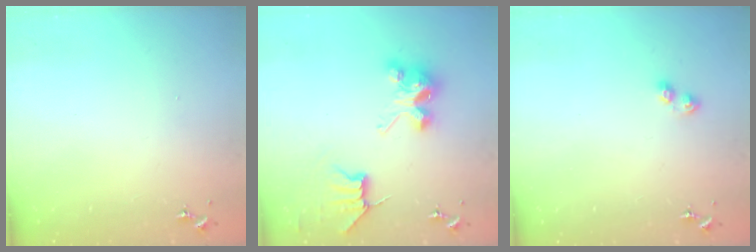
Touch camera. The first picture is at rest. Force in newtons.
{"total": 9.0, "press": 9.0, "slide": 0.5}
{"total": 4.2, "press": 4.2, "slide": 0.4}